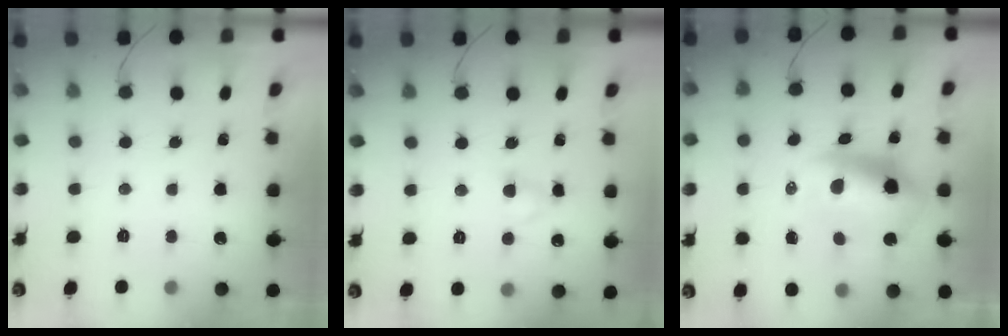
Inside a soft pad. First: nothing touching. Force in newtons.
{"total": 2.9, "press": 2.8, "slide": 0.8}
{"total": 9.6, "press": 9.3, "slide": 2.3}